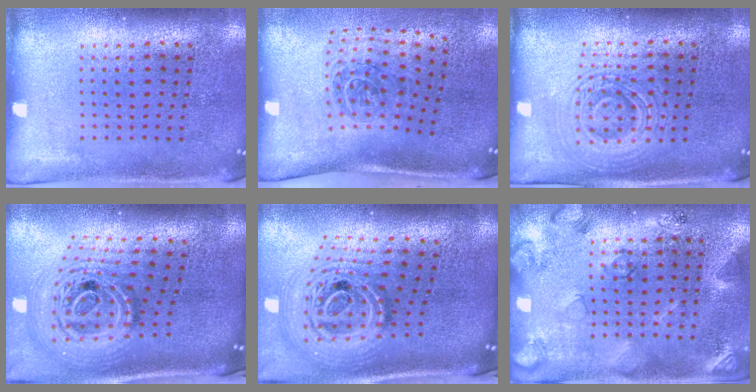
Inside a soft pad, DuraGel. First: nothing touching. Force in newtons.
{"total": 1.9, "press": 1.2, "slide": 1.5}
{"total": 2.8, "press": 2.8, "slide": 0.5}
{"total": 2.7, "press": 1.9, "slide": 1.9}
{"total": 2.7, "press": 1.9, "slide": 1.9}
{"total": 2.1, "press": 1.8, "slide": 1.0}